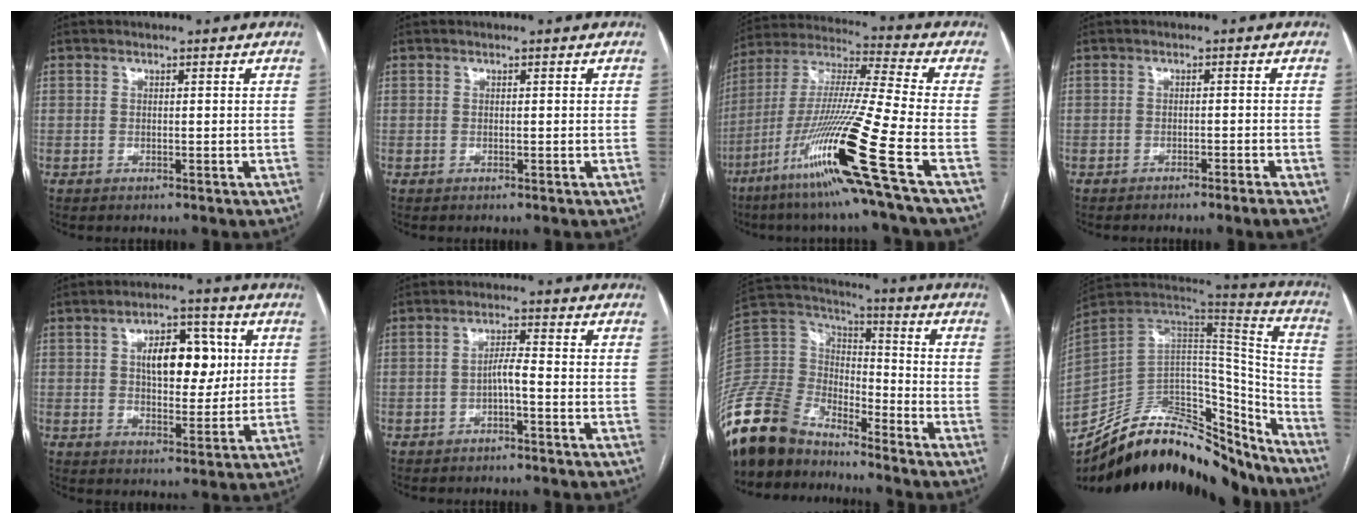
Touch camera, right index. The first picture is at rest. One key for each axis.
{"total": 0.0}
{"total": 21.4, "fx": -9.6, "fy": -1.6, "fz": 19.0, "tx": -0.380, "ty": -0.040, "tz": -0.185}
{"total": 3.5, "fx": -2.2, "fy": 0.2, "fz": 2.7, "tx": -0.029, "ty": -0.005, "tz": -0.031}
{"total": 9.6, "fx": 2.3, "fy": 4.8, "fz": 8.0, "tx": -0.120, "ty": 0.016, "tz": 0.037}
{"total": 2.7, "fx": -1.1, "fy": 0.2, "fz": 2.4, "tx": -0.040, "ty": 0.005, "tz": -0.020}
{"total": 18.7, "fx": -16.1, "fy": 7.1, "fz": 6.1, "tx": -0.141, "ty": 0.027, "tz": -0.306}
{"total": 35.1, "fx": -29.6, "fy": 12.8, "fz": 13.8, "tx": -0.229, "ty": -0.004, "tz": -0.424}